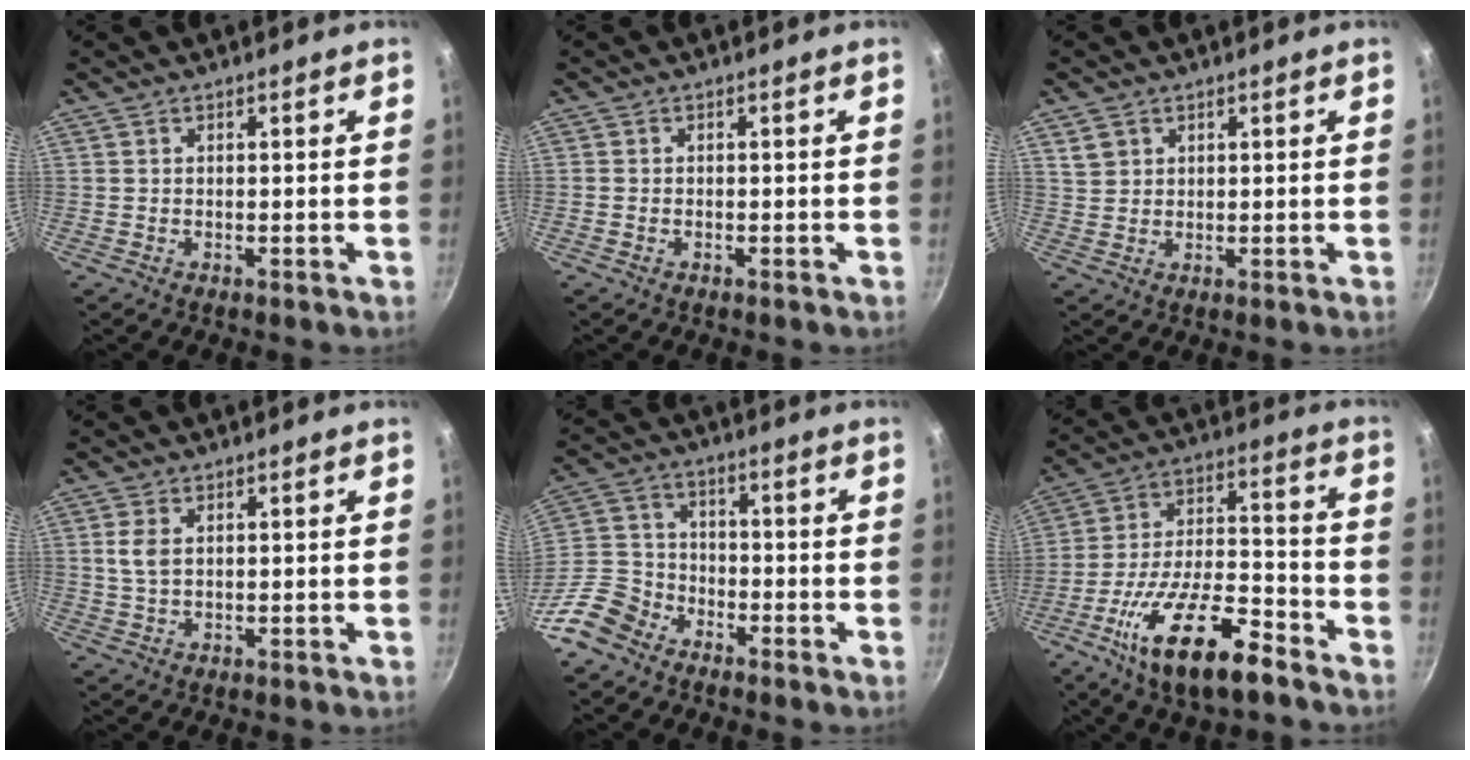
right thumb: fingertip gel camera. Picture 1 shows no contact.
{"total": 0.5, "force": [-0.4, 0.3, 0.2], "torque": [-0.007, 0.003, -0.009]}
{"total": 3.3, "force": [1.6, 2.6, 1.2], "torque": [-0.012, 0.001, 0.034]}
{"total": 3.6, "force": [0.9, 2.1, 2.7], "torque": [-0.056, -0.001, 0.017]}
{"total": 9.7, "force": [-6.6, 6.3, 3.4], "torque": [-0.052, 0.060, -0.147]}
{"total": 18.2, "force": [-10.5, 6.4, 13.4], "torque": [-0.231, 0.049, -0.192]}